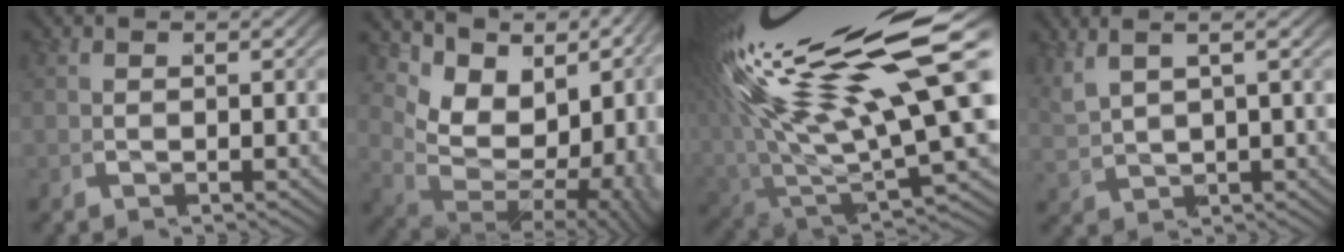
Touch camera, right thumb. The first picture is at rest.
{"total": 14.7, "force": [0.3, 10.2, 10.6], "torque": [-0.188, -0.030, 0.021]}
{"total": 14.8, "force": [2.0, 7.7, 12.5], "torque": [-0.240, -0.024, 0.057]}
{"total": 4.1, "force": [2.7, 1.6, 2.6], "torque": [-0.032, 0.019, 0.051]}